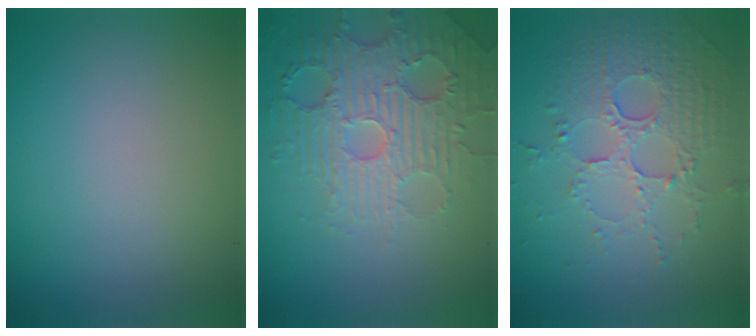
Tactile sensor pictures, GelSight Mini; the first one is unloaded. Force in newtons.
{"total": 4.9, "press": 4.4, "slide": 2.3}
{"total": 5.3, "press": 3.7, "slide": 3.9}